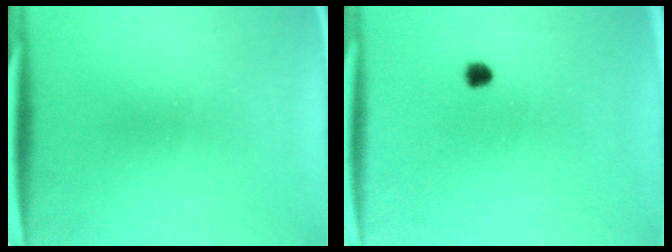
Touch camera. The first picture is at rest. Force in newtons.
{"total": 2.3}